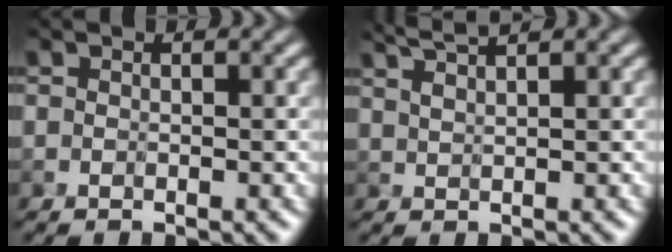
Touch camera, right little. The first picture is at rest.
{"total": 3.3, "force": [2.6, 0.6, 1.9], "torque": [-0.020, 0.013, 0.033]}